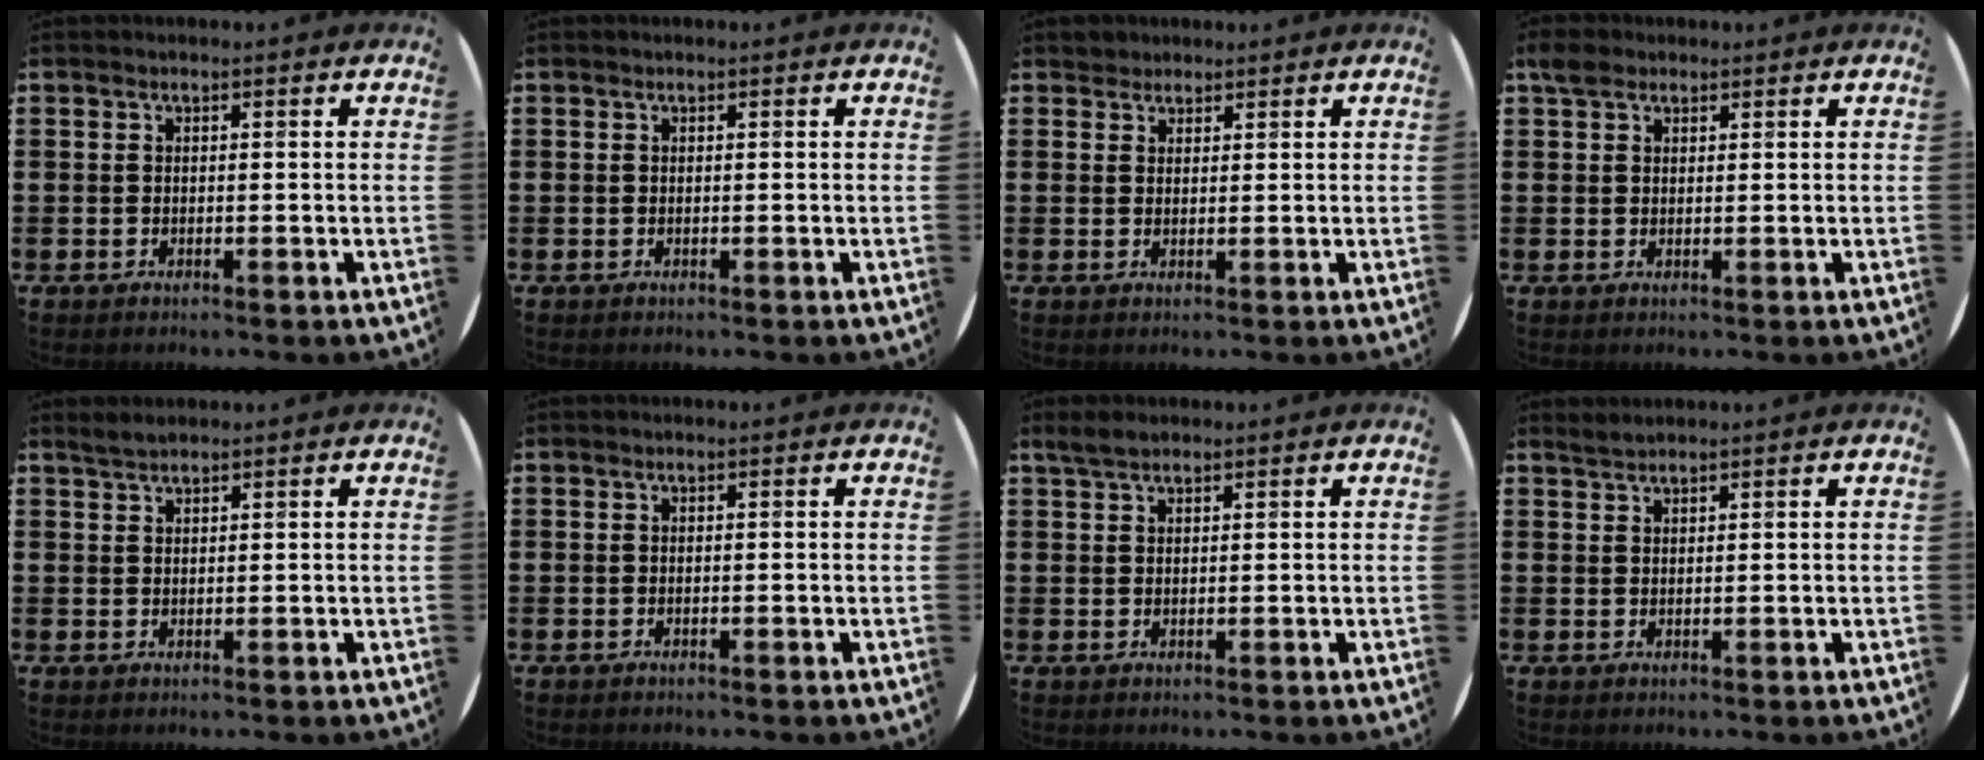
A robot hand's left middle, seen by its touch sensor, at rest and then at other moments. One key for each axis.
{"total": 0.0}
{"total": 1.7, "fx": 1.6, "fy": 0.7, "fz": -0.2, "tx": 0.001, "ty": 0.004, "tz": 0.032}
{"total": 2.2, "fx": 1.7, "fy": 1.3, "fz": 0.6, "tx": 0.000, "ty": 0.000, "tz": 0.030}
{"total": 1.6, "fx": 1.5, "fy": 0.2, "fz": 0.4, "tx": -0.010, "ty": 0.003, "tz": 0.028}
{"total": 0.0}
{"total": 2.1, "fx": 1.8, "fy": 0.7, "fz": 0.8, "tx": -0.019, "ty": 0.006, "tz": 0.034}
{"total": 1.2, "fx": 1.2, "fy": 0.0, "fz": 0.0, "tx": -0.002, "ty": 0.001, "tz": 0.024}